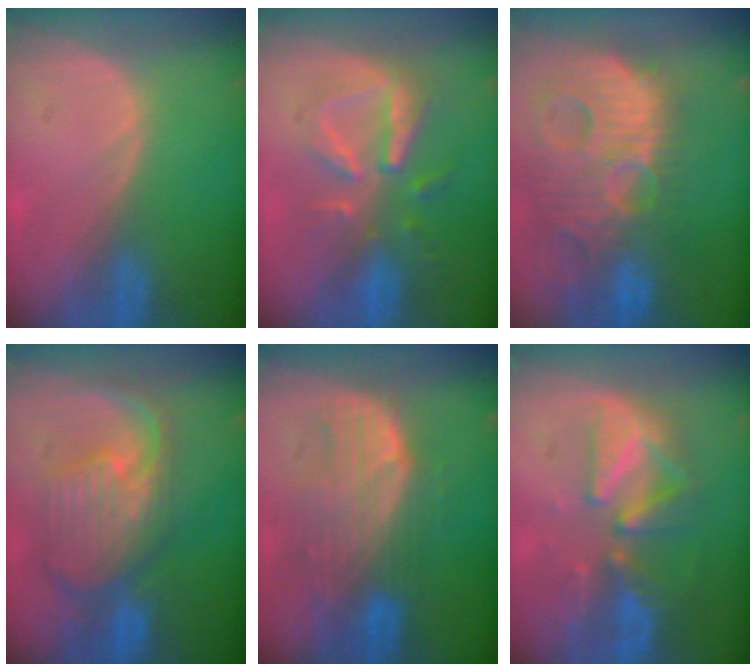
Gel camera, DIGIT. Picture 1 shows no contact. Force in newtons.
{"total": 7.8, "press": 7.6, "slide": 1.5}
{"total": 14.6, "press": 12.7, "slide": 7.3}
{"total": 10.5, "press": 9.4, "slide": 4.8}
{"total": 9.2, "press": 8.4, "slide": 3.7}
{"total": 9.2, "press": 8.5, "slide": 3.4}